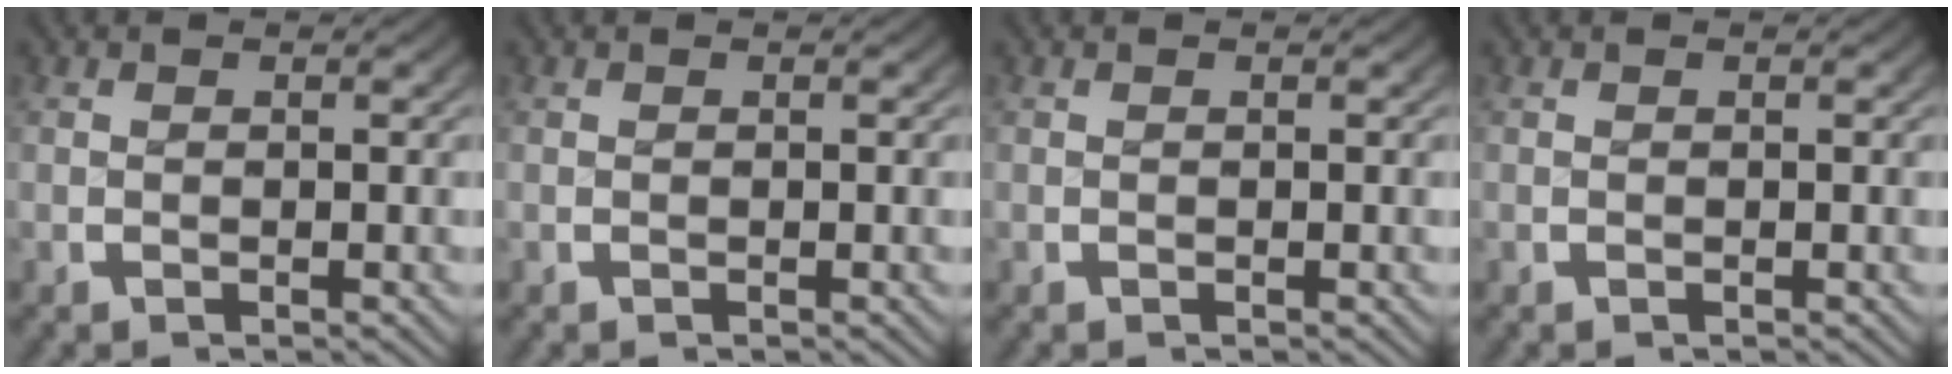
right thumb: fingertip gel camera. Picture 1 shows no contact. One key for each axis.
{"total": 0.0}
{"total": 0.0}
{"total": 0.0}